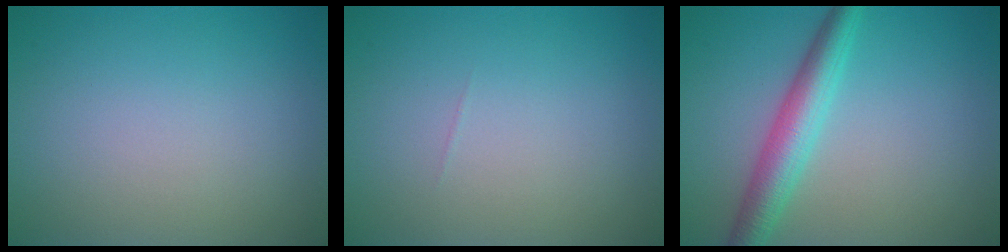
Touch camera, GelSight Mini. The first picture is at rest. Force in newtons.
{"total": 0.0}
{"total": 4.4, "press": 4.4, "slide": 0.1}